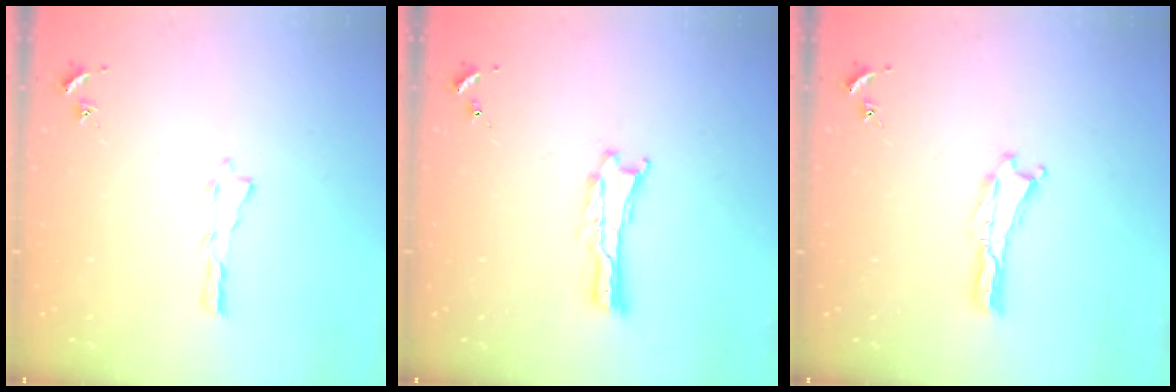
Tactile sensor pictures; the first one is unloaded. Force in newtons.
{"total": 0.0}
{"total": 0.0}